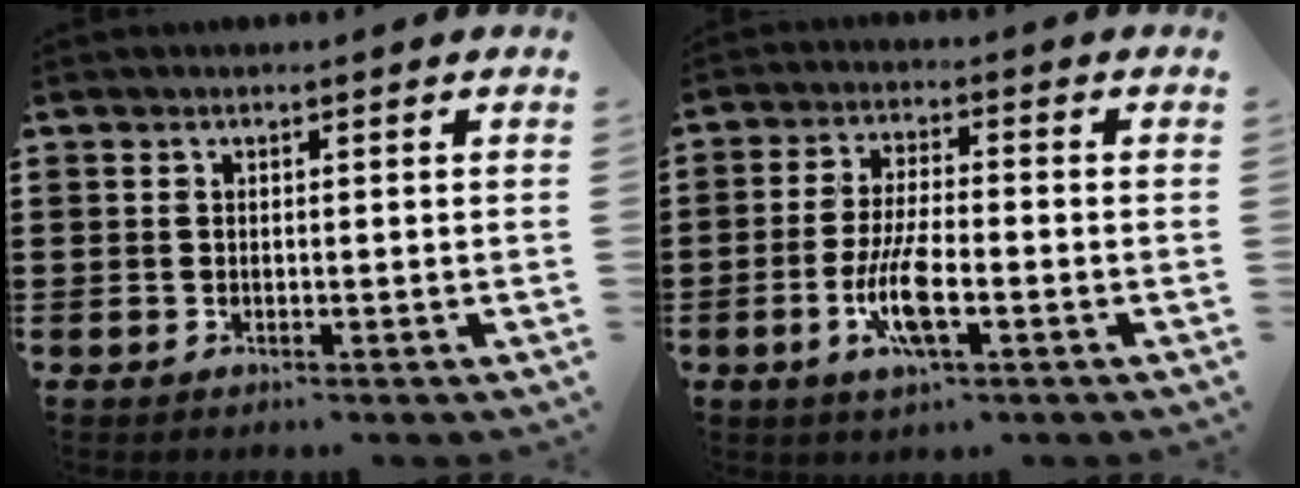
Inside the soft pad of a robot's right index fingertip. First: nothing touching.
{"total": 7.6, "force": [-2.7, 2.1, 6.8], "torque": [-0.150, -0.014, -0.053]}